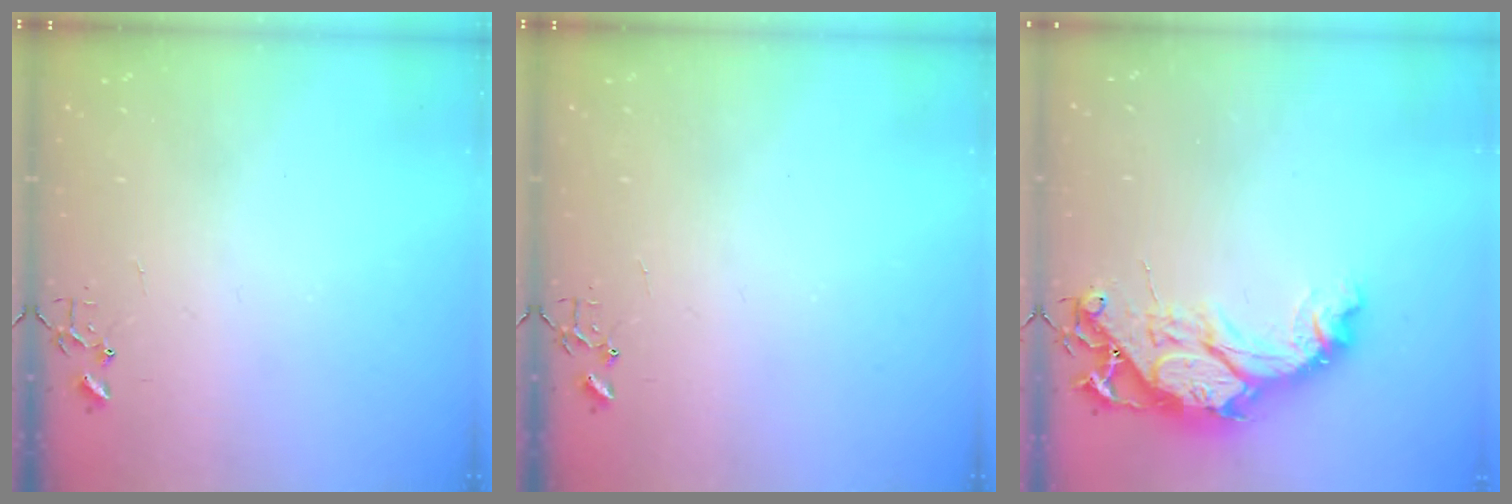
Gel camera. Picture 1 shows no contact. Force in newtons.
{"total": 0.0}
{"total": 14.8, "press": 14.7, "slide": 1.3}